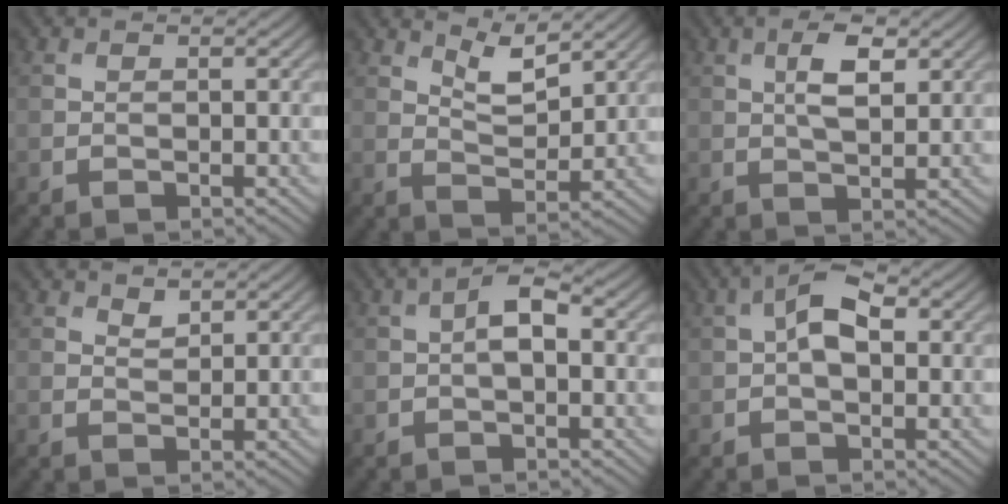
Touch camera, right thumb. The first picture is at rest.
{"total": 4.6, "force": [3.3, 1.3, 2.9], "torque": [-0.067, -0.008, 0.063]}
{"total": 4.5, "force": [1.5, 1.7, 3.9], "torque": [-0.079, 0.000, 0.027]}
{"total": 1.5, "force": [1.2, 0.6, 0.6], "torque": [-0.014, -0.003, 0.025]}
{"total": 3.5, "force": [0.2, 1.7, 3.1], "torque": [-0.055, 0.007, -0.004]}
{"total": 5.1, "force": [0.9, 2.8, 4.2], "torque": [-0.077, 0.006, 0.008]}